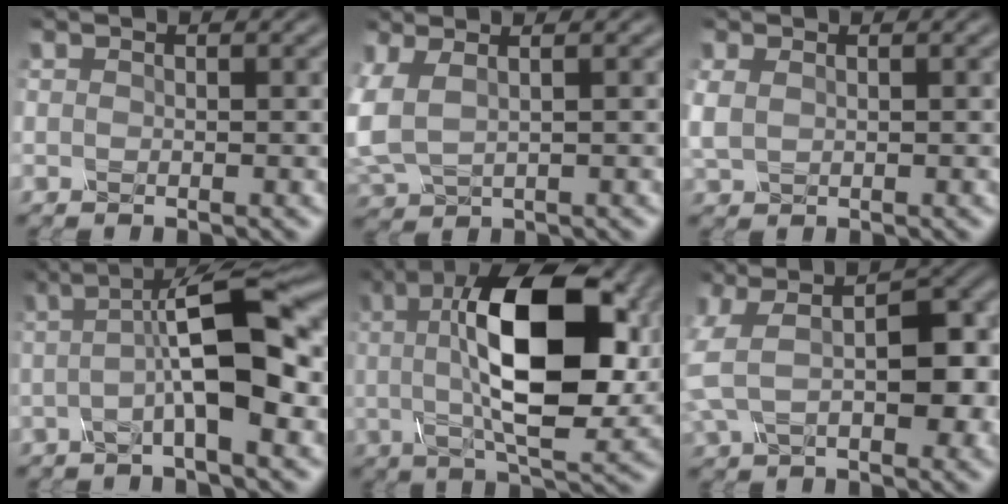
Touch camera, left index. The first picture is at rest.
{"total": 4.5, "force": [1.1, 2.5, 3.6], "torque": [-0.092, 0.005, 0.033]}
{"total": 1.6, "force": [0.3, 1.2, 1.0], "torque": [-0.033, -0.002, 0.009]}
{"total": 8.1, "force": [0.1, 1.7, 7.9], "torque": [-0.116, 0.023, -0.012]}
{"total": 12.9, "force": [2.6, 5.0, 11.6], "torque": [-0.187, 0.011, 0.039]}
{"total": 7.8, "force": [0.0, 4.1, 6.7], "torque": [-0.126, 0.006, -0.003]}